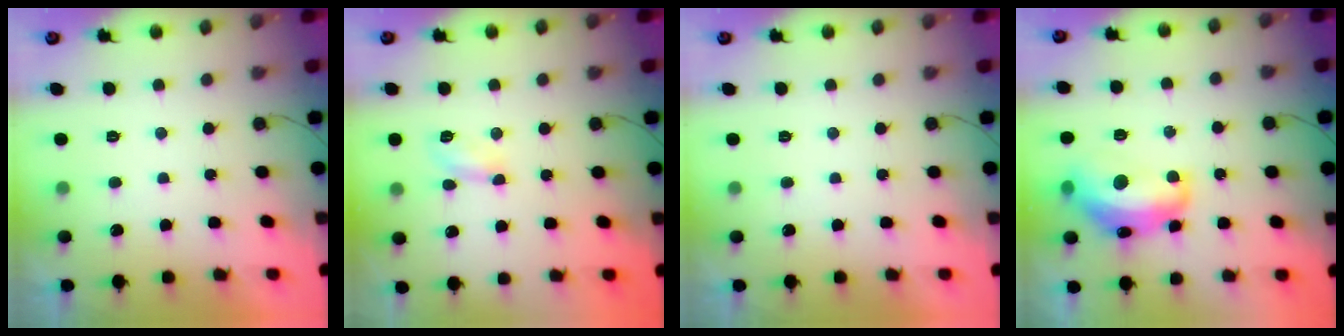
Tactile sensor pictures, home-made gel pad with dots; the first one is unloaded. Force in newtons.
{"total": 4.3, "press": 4.3, "slide": 0.6}
{"total": 0.0}
{"total": 15.6, "press": 15.6, "slide": 1.1}